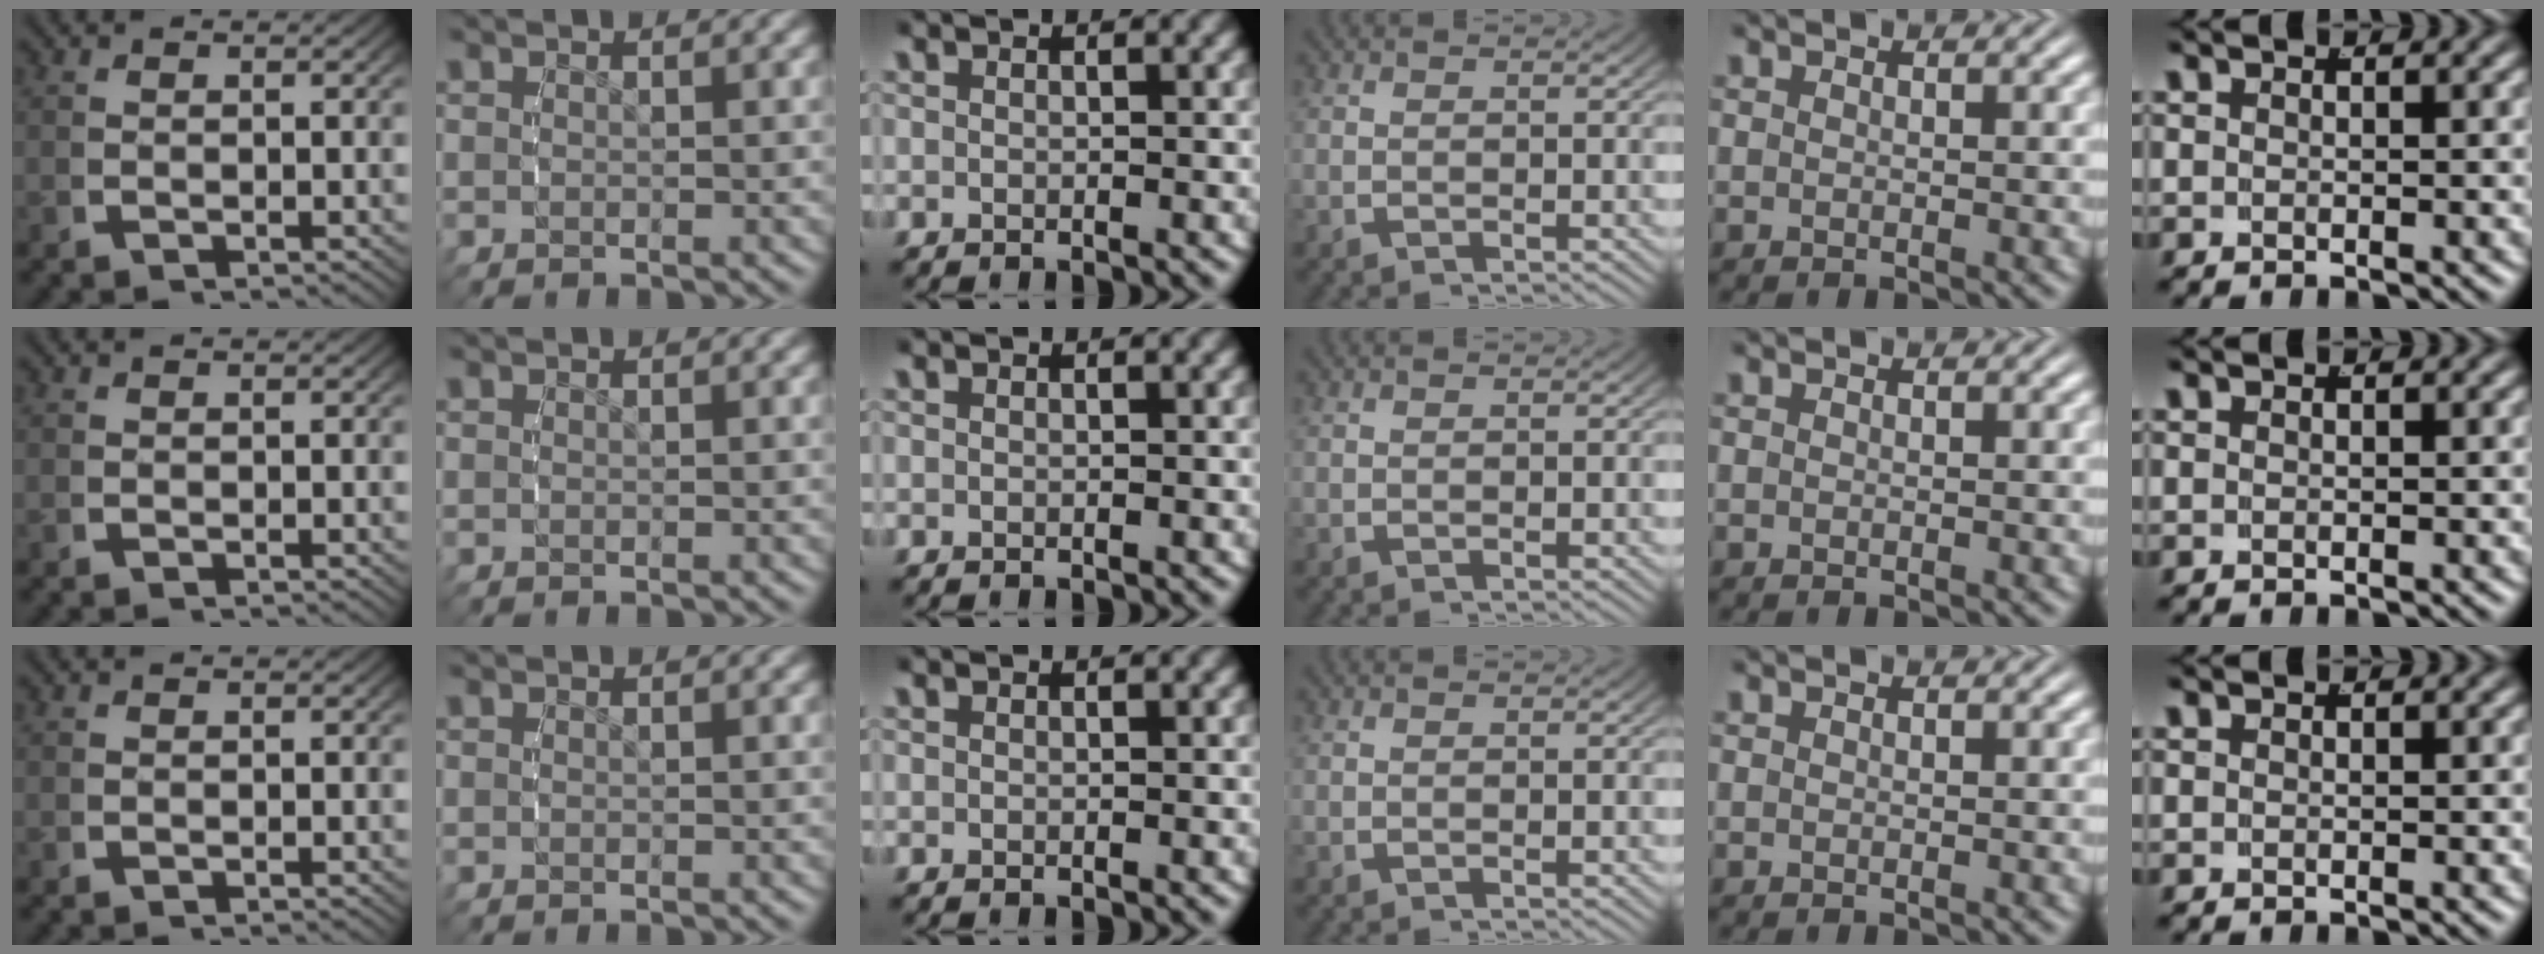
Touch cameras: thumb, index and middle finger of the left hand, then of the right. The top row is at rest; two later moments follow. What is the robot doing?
{"motion": "reach", "object": "sponge"}